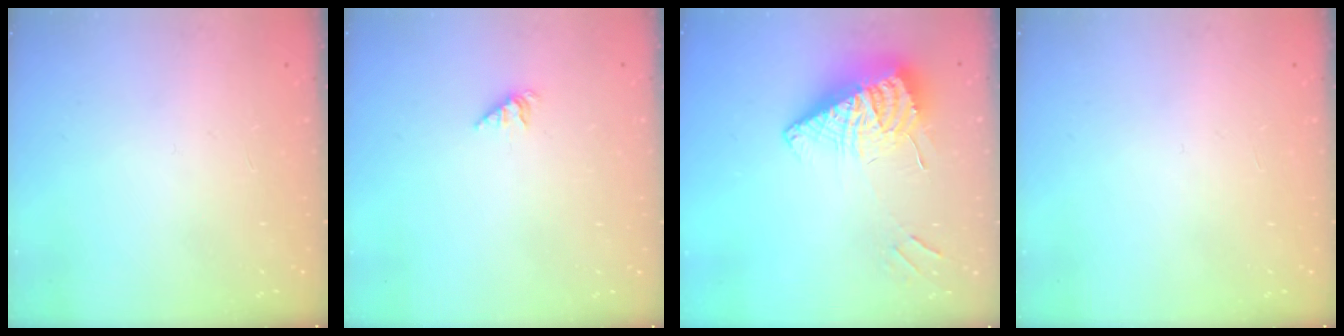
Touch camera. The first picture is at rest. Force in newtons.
{"total": 1.9, "press": 1.9, "slide": 0.4}
{"total": 11.0, "press": 10.9, "slide": 0.9}
{"total": 0.0}